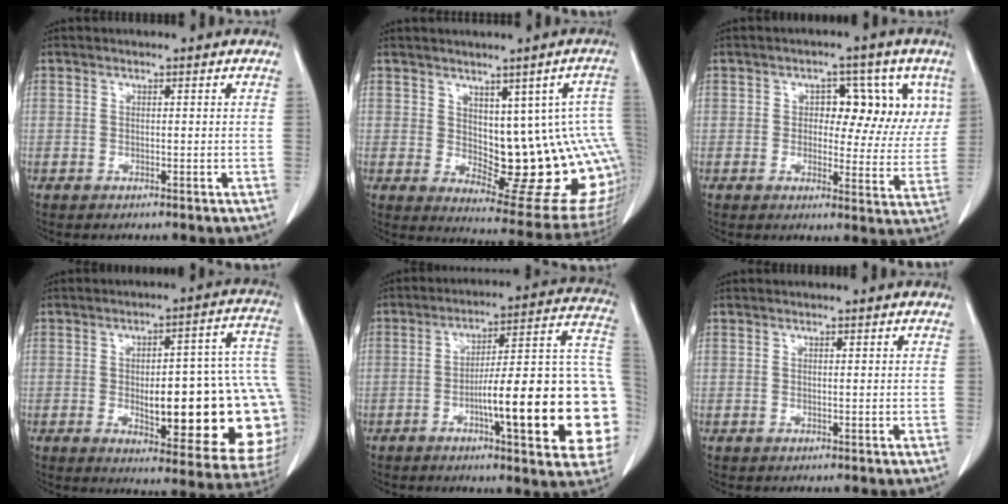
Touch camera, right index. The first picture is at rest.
{"total": 16.5, "force": [0.6, 6.0, 15.3], "torque": [-0.139, 0.009, 0.026]}
{"total": 9.5, "force": [3.1, 5.3, 7.3], "torque": [-0.074, 0.019, 0.039]}
{"total": 24.3, "force": [-3.0, 6.4, 23.3], "torque": [-0.211, 0.033, -0.017]}
{"total": 23.0, "force": [-5.6, 3.2, 22.0], "torque": [-0.208, 0.027, -0.071]}
{"total": 0.0}